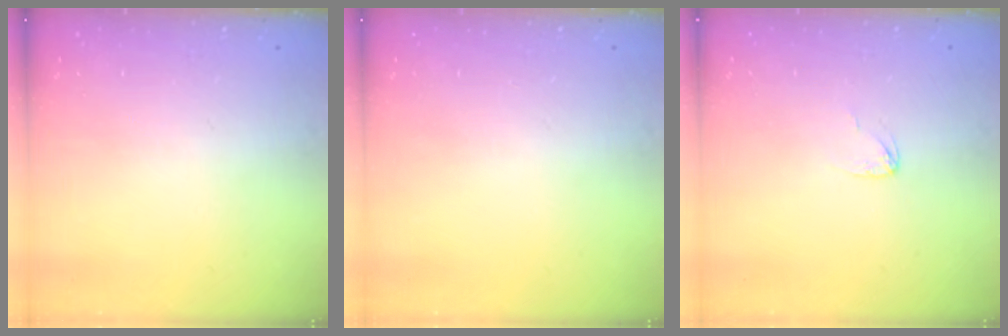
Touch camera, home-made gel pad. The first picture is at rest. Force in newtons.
{"total": 0.0}
{"total": 3.1, "press": 3.1, "slide": 0.2}